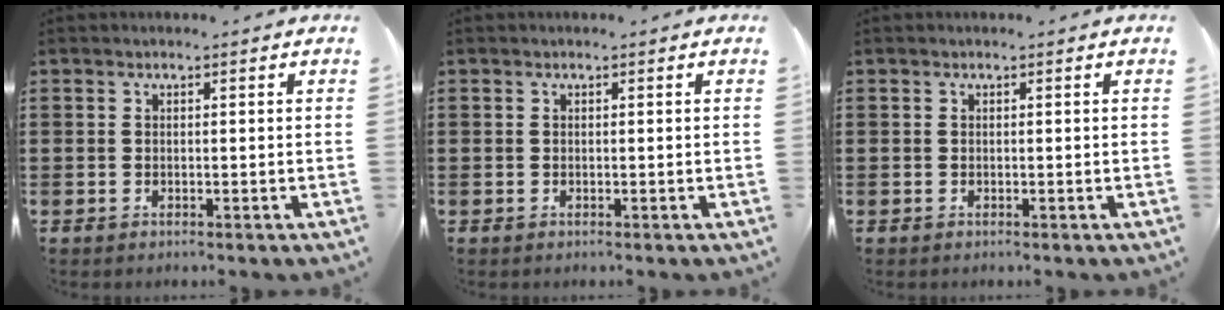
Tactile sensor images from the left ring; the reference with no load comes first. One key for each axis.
{"total": 0.0}
{"total": 0.0}